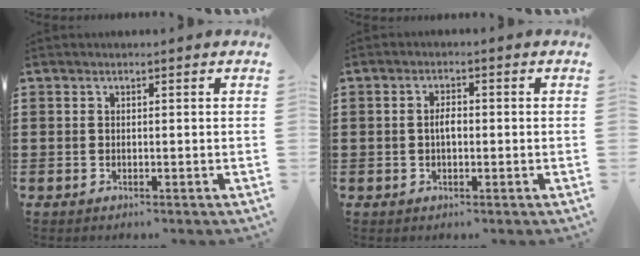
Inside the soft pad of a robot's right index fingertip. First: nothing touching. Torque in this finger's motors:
{"motor_torque": [0.38, 0.34, 0.25, 0.06]}